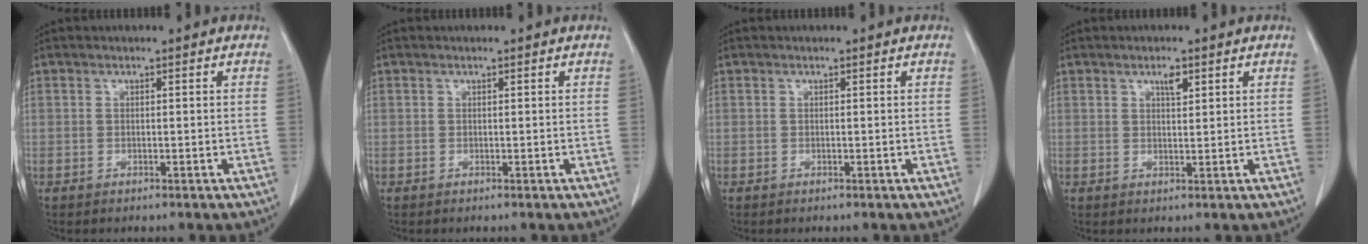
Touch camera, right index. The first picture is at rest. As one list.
[{"total": 0.0}, {"total": 0.0}, {"total": 2.0, "force": [1.2, 0.7, 1.5], "torque": [-0.027, -0.002, 0.020]}]